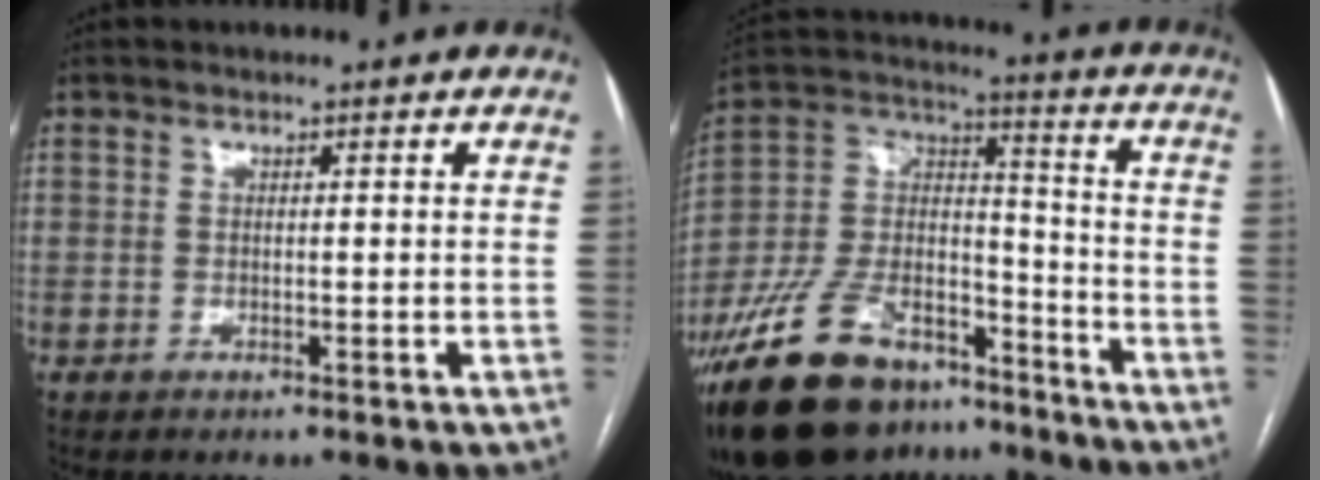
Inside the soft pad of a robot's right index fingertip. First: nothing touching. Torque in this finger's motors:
{"motor_torque": [0.38, -0.28, -0.28, -0.21]}